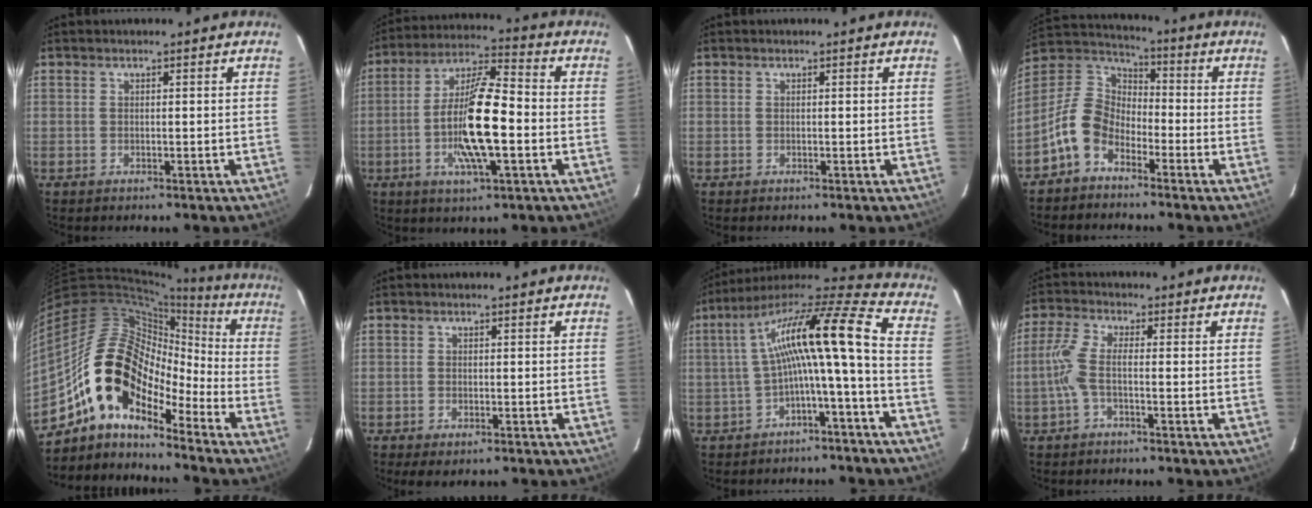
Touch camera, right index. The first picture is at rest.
{"total": 14.3, "force": [-3.2, 3.1, 13.6], "torque": [-0.263, -0.001, -0.065]}
{"total": 0.0}
{"total": 10.2, "force": [-5.8, 6.6, 5.1], "torque": [-0.108, 0.026, -0.125]}
{"total": 15.5, "force": [-10.0, 7.9, 8.9], "torque": [-0.149, 0.010, -0.200]}
{"total": 2.3, "force": [-1.5, 1.1, 1.4], "torque": [-0.028, -0.008, -0.025]}
{"total": 15.8, "force": [-1.9, 1.0, 15.6], "torque": [-0.285, 0.018, -0.037]}
{"total": 4.8, "force": [-1.5, 0.9, 4.4], "torque": [-0.108, 0.006, -0.031]}